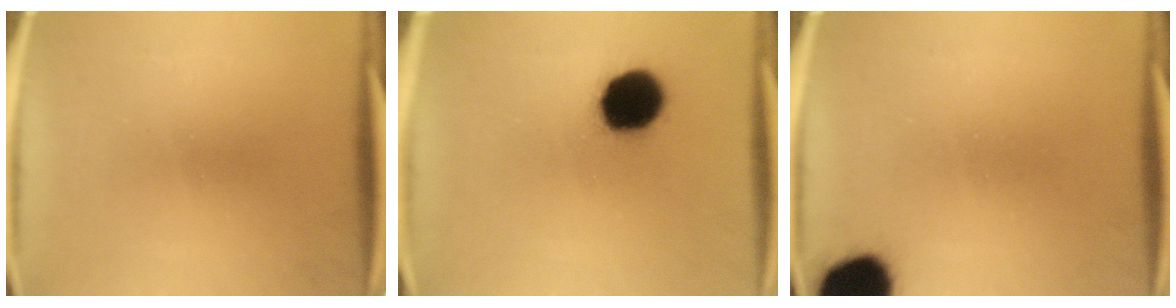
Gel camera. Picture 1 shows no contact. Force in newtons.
{"total": 14.1}
{"total": 13.5}